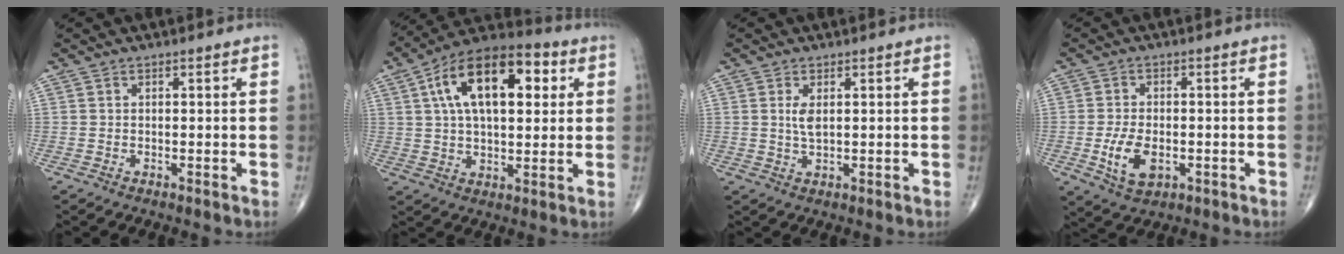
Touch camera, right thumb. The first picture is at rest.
{"total": 19.2, "force": [5.6, 9.8, 15.6], "torque": [-0.235, 0.015, 0.081]}
{"total": 2.7, "force": [0.7, 1.1, 2.4], "torque": [-0.049, -0.005, 0.017]}
{"total": 7.2, "force": [-1.9, 4.1, 5.6], "torque": [-0.102, -0.001, -0.026]}